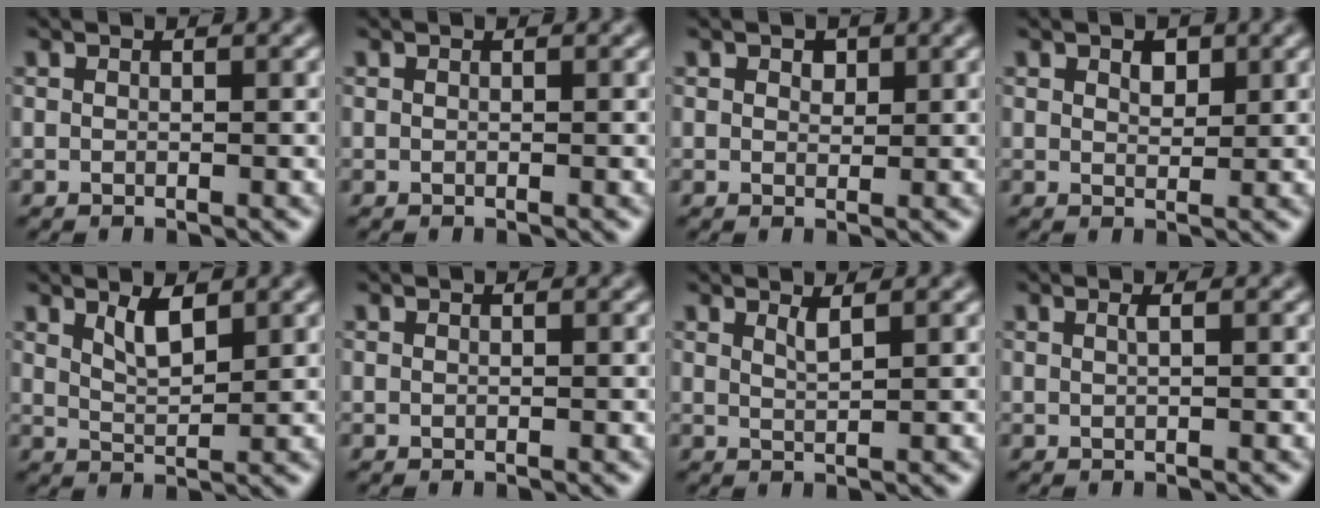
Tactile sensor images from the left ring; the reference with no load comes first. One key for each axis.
{"total": 0.0}
{"total": 1.1, "fx": 0.6, "fy": 0.7, "fz": 0.5, "tx": -0.006, "ty": -0.001, "tz": 0.009}
{"total": 1.5, "fx": 0.8, "fy": 0.8, "fz": 0.8, "tx": -0.012, "ty": 0.001, "tz": 0.015}
{"total": 2.4, "fx": 1.6, "fy": 0.7, "fz": 1.7, "tx": -0.033, "ty": -0.005, "tz": 0.032}
{"total": 0.0}
{"total": 1.3, "fx": 0.9, "fy": 0.3, "fz": 0.9, "tx": -0.010, "ty": -0.001, "tz": 0.013}
{"total": 0.8, "fx": 0.2, "fy": 0.2, "fz": 0.7, "tx": -0.008, "ty": 0.004, "tz": 0.002}